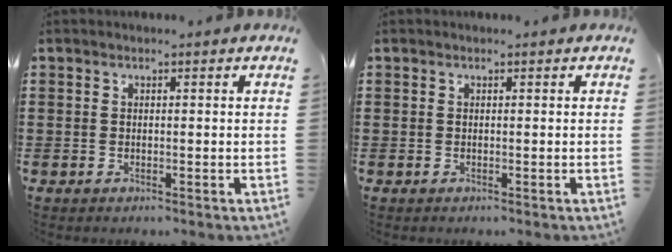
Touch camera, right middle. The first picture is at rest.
{"total": 0.0}